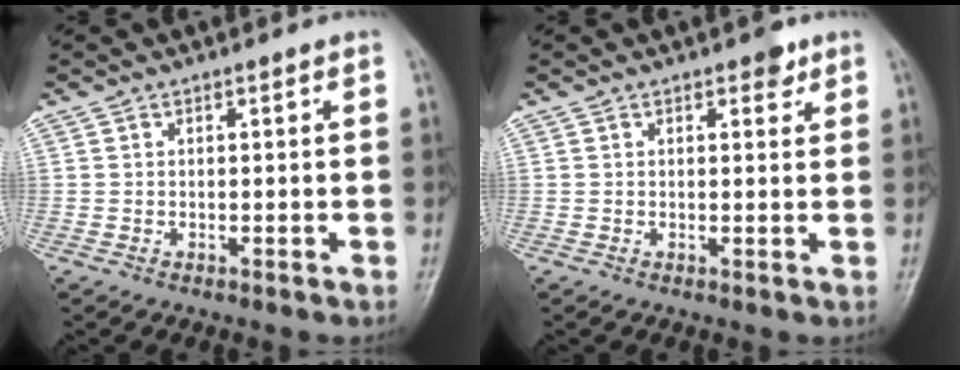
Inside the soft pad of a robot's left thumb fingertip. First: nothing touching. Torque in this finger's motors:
{"motor_torque": [0.66, 0.18, 0.13, -0.24, 0.01]}